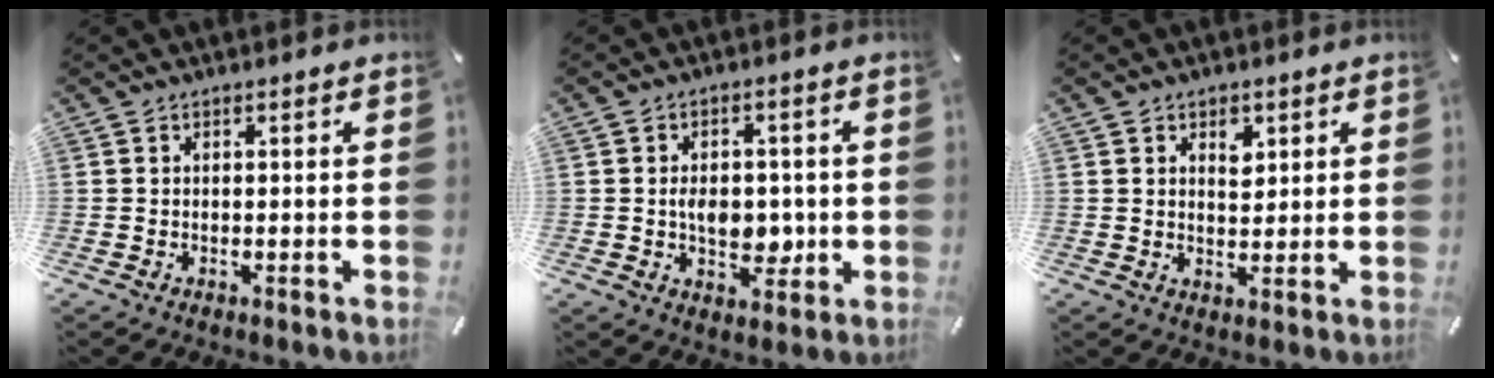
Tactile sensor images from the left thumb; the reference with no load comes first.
{"total": 7.8, "force": [-0.8, 5.4, 5.6], "torque": [-0.066, 0.003, -0.013]}
{"total": 3.7, "force": [1.6, 2.8, 1.9], "torque": [-0.003, -0.010, 0.020]}